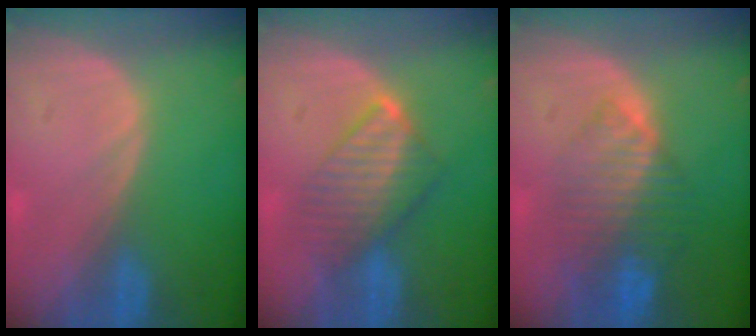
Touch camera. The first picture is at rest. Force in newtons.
{"total": 6.5, "press": 6.4, "slide": 0.6}
{"total": 8.2, "press": 7.2, "slide": 3.9}